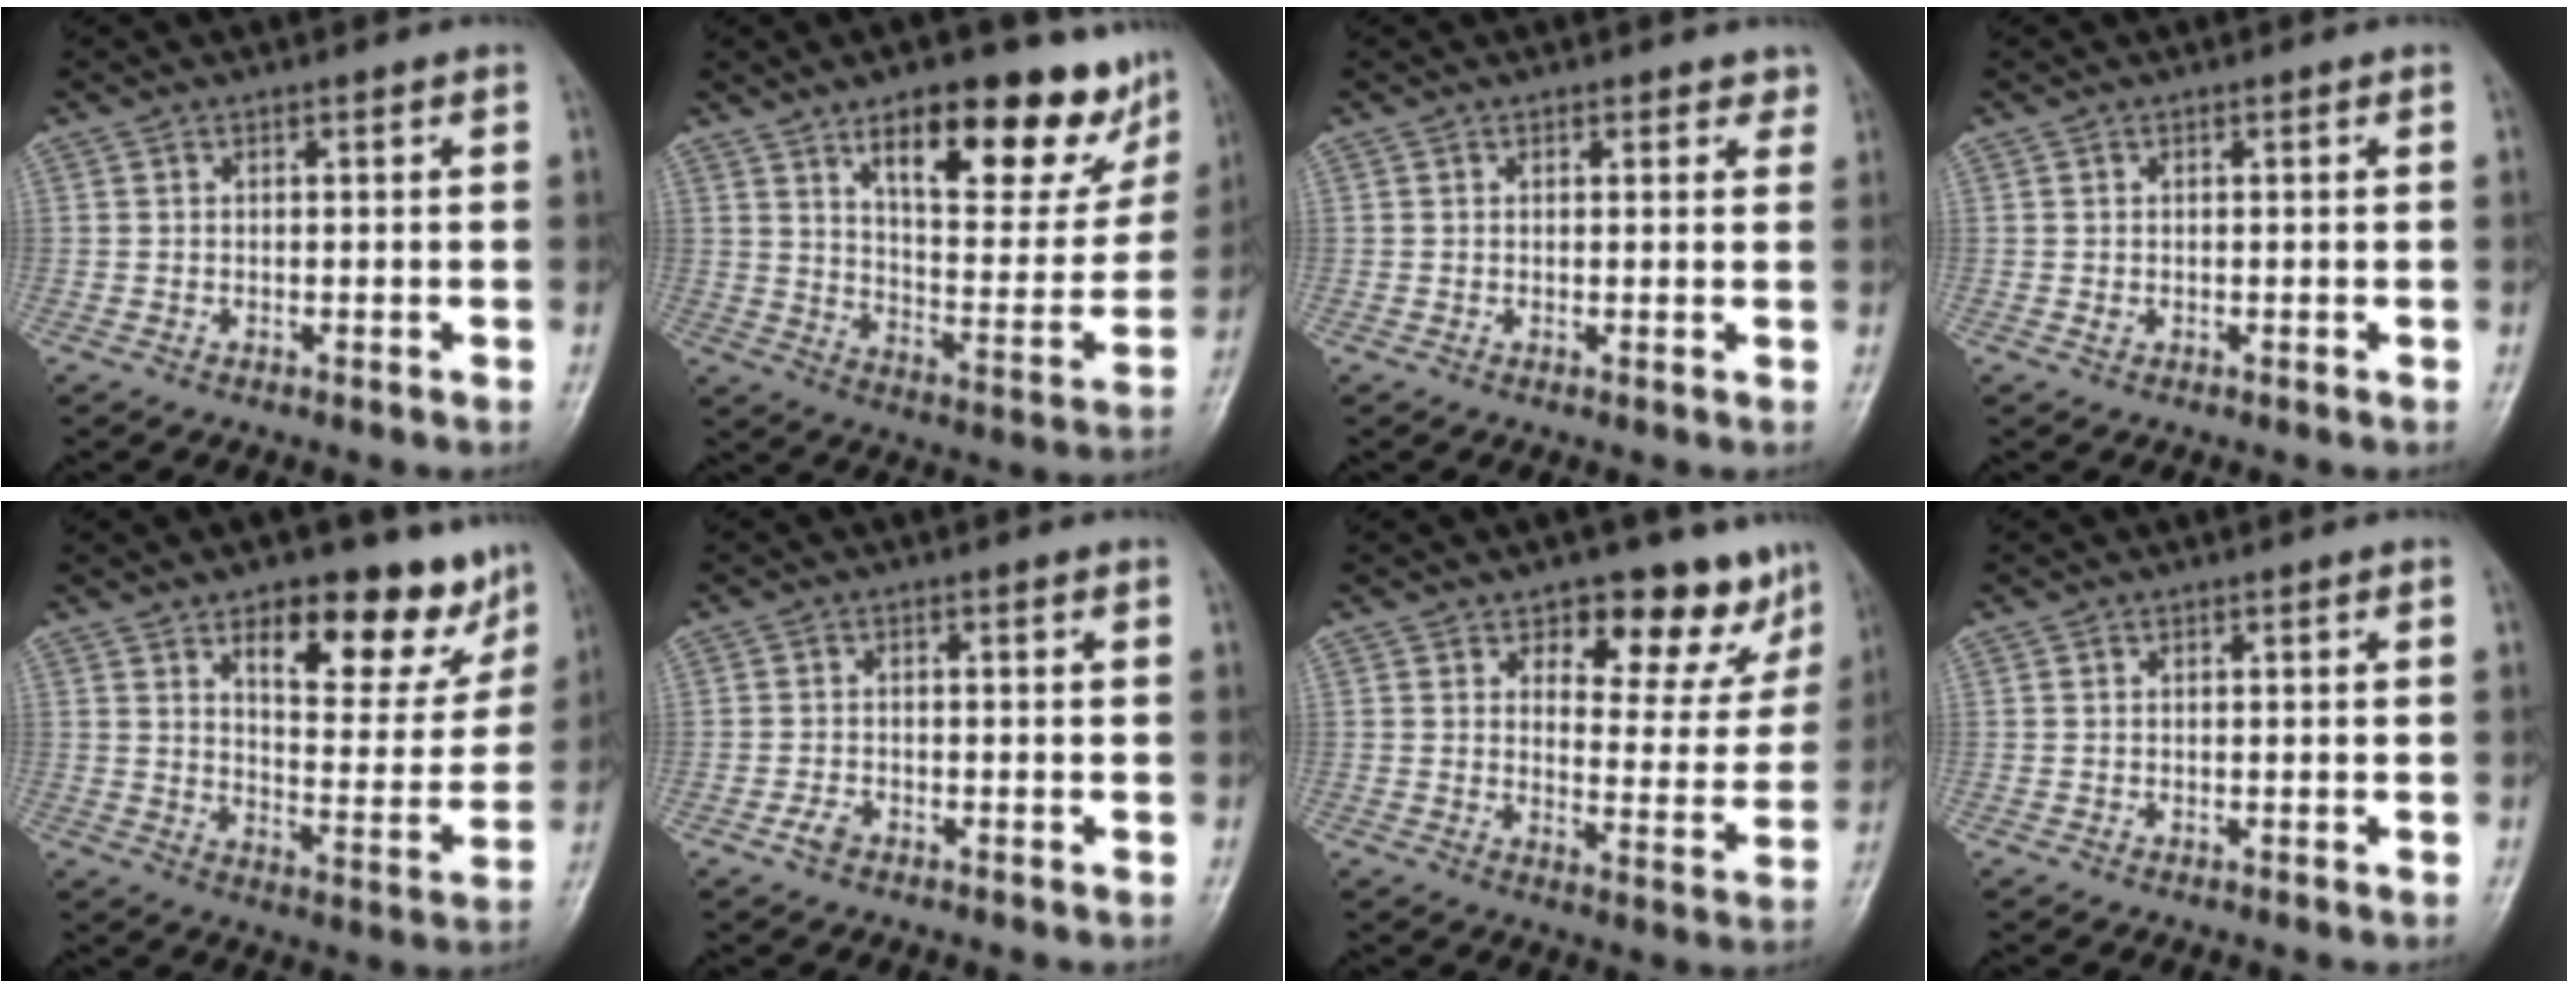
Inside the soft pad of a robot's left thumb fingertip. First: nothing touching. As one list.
[{"total": 21.8, "force": [13.9, 8.4, 14.5], "torque": [-0.144, -0.063, 0.206]}, {"total": 2.0, "force": [1.4, 1.2, 0.8], "torque": [0.011, -0.005, 0.010]}, {"total": 0.6, "force": [0.0, 0.5, 0.4], "torque": [-0.003, 0.000, 0.000]}, {"total": 16.8, "force": [10.9, 7.3, 10.5], "torque": [-0.075, -0.065, 0.157]}, {"total": 1.9, "force": [-1.2, 1.1, 1.0], "torque": [-0.021, 0.003, -0.024]}, {"total": 10.6, "force": [8.5, 5.5, 3.2], "torque": [0.009, -0.058, 0.093]}, {"total": 0.0}]